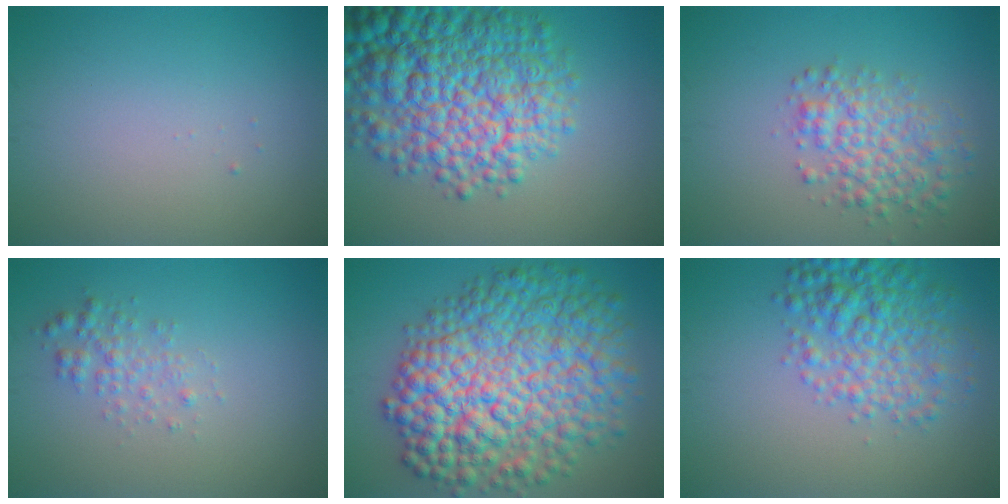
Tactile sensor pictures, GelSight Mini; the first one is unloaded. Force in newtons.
{"total": 12.2, "press": 12.2, "slide": 0.4}
{"total": 4.3, "press": 4.3, "slide": 0.1}
{"total": 1.8, "press": 1.8, "slide": 0.0}
{"total": 13.5, "press": 13.5, "slide": 0.1}
{"total": 5.5, "press": 5.5, "slide": 0.2}